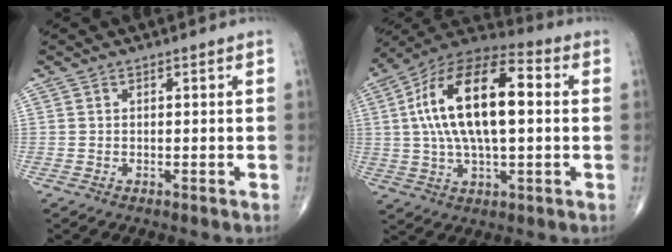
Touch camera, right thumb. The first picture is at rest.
{"total": 20.6, "force": [2.6, 9.2, 18.3], "torque": [-0.330, 0.031, 0.035]}